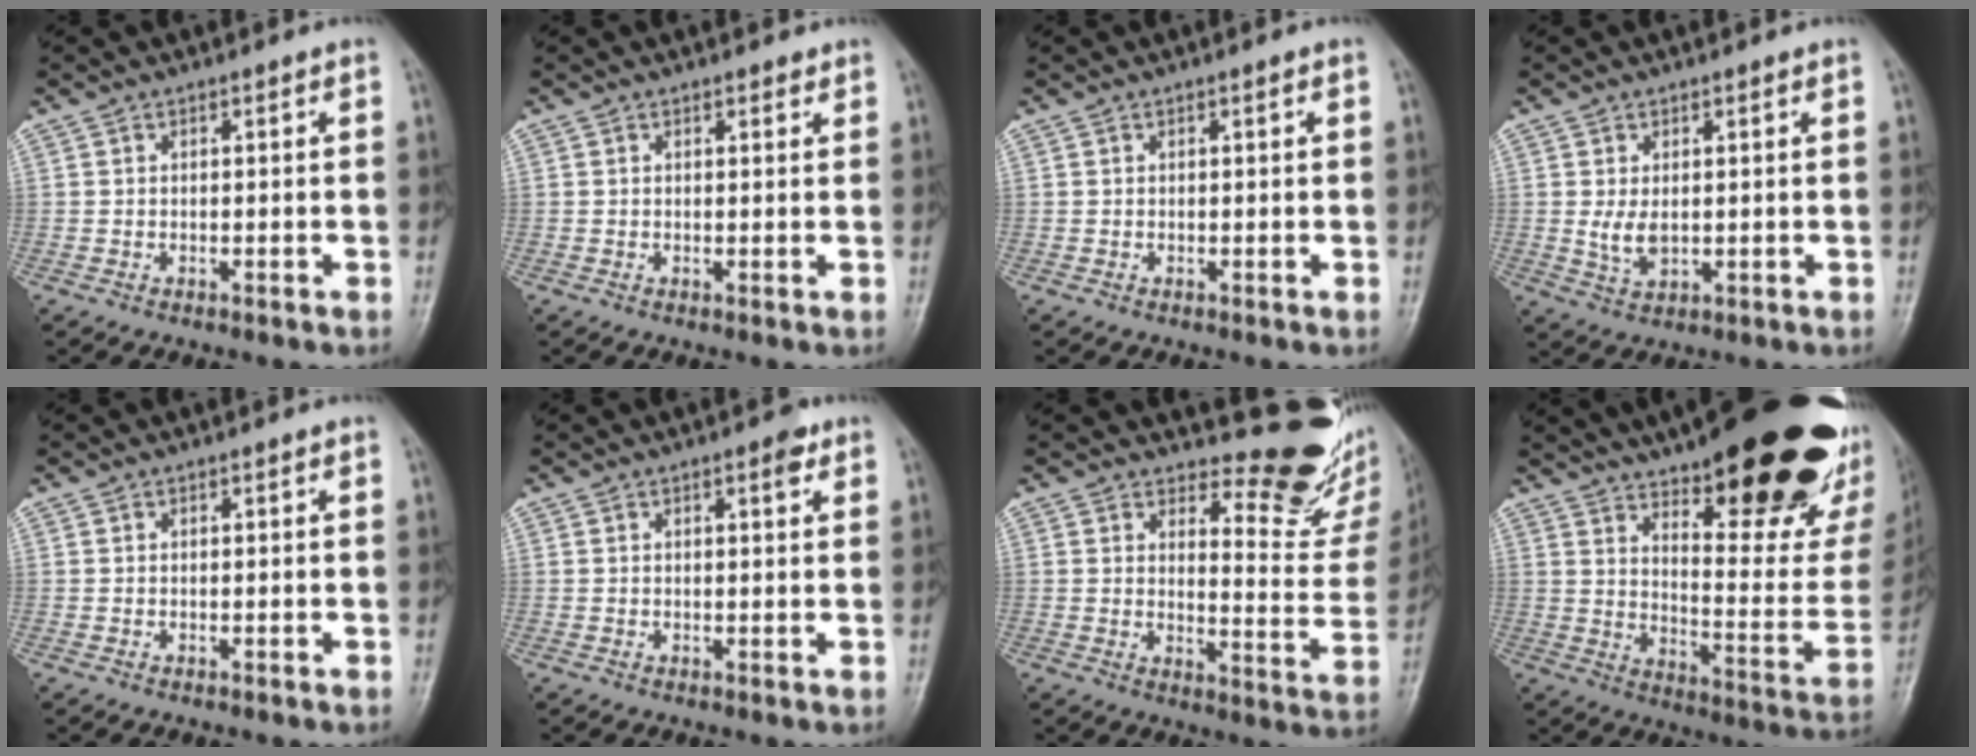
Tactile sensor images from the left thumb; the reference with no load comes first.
{"total": 1.5, "force": [1.2, 0.7, 0.7], "torque": [-0.003, -0.007, 0.013]}
{"total": 0.7, "force": [0.4, 0.2, 0.5], "torque": [-0.008, -0.001, 0.005]}
{"total": 4.1, "force": [0.8, 2.5, 3.1], "torque": [-0.053, -0.013, 0.022]}
{"total": 0.0}
{"total": 2.6, "force": [1.4, 0.9, 1.9], "torque": [-0.022, -0.004, 0.016]}
{"total": 14.3, "force": [12.7, 4.5, 4.7], "torque": [-0.020, -0.139, 0.146]}
{"total": 34.1, "force": [22.1, 10.0, 24.0], "torque": [-0.269, -0.088, 0.316]}